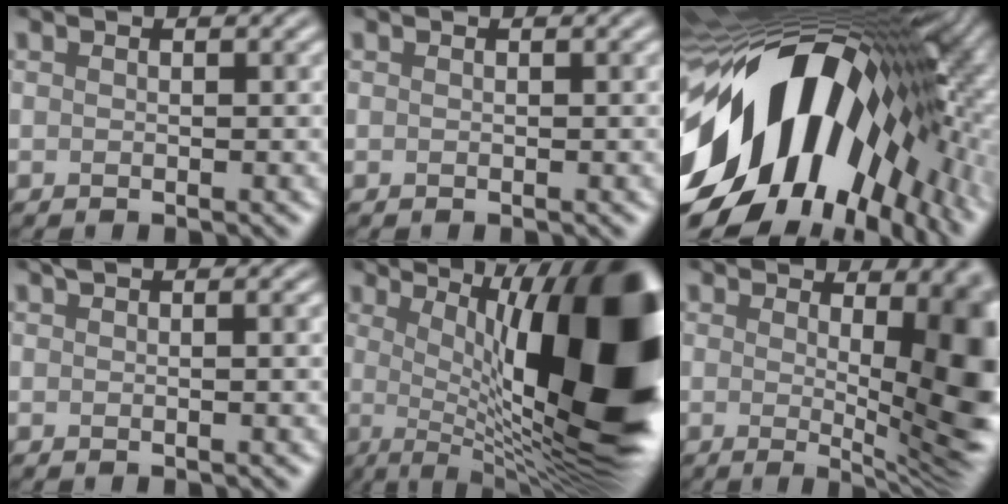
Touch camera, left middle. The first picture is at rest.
{"total": 0.0}
{"total": 18.8, "force": [-4.5, 9.9, 15.3], "torque": [-0.288, -0.036, -0.065]}
{"total": 0.7, "force": [-0.4, -0.6, 0.1], "torque": [-0.019, -0.004, 0.012]}
{"total": 18.1, "force": [0.8, 5.4, 17.2], "torque": [-0.209, 0.007, 0.030]}
{"total": 13.0, "force": [0.3, 4.5, 12.2], "torque": [-0.104, 0.004, 0.016]}